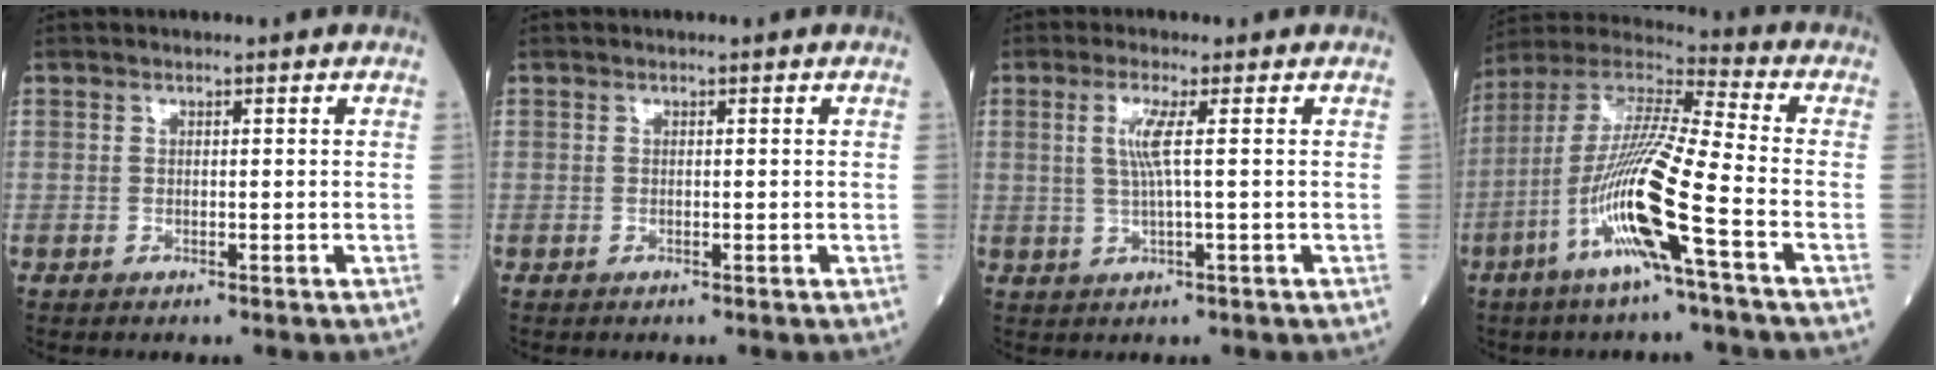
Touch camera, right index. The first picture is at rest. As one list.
[{"total": 0.0}, {"total": 3.7, "force": [0.6, -0.5, 3.7], "torque": [-0.080, 0.001, 0.012]}, {"total": 15.8, "force": [-6.0, -0.2, 14.7], "torque": [-0.301, -0.007, -0.123]}]